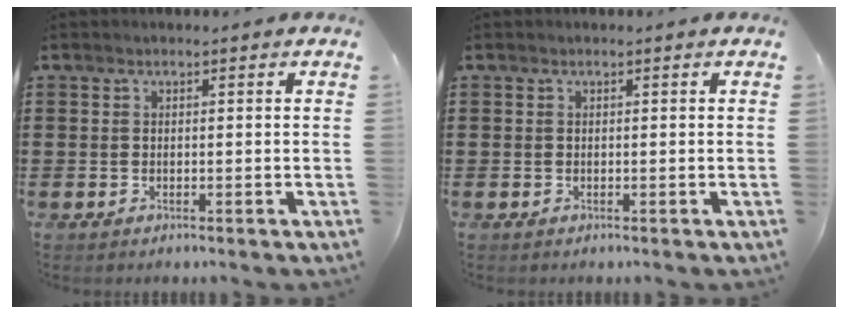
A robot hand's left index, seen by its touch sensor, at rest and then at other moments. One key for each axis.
{"total": 0.0}